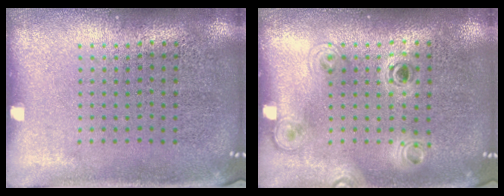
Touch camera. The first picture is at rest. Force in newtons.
{"total": 1.2, "press": 1.2, "slide": 0.5}